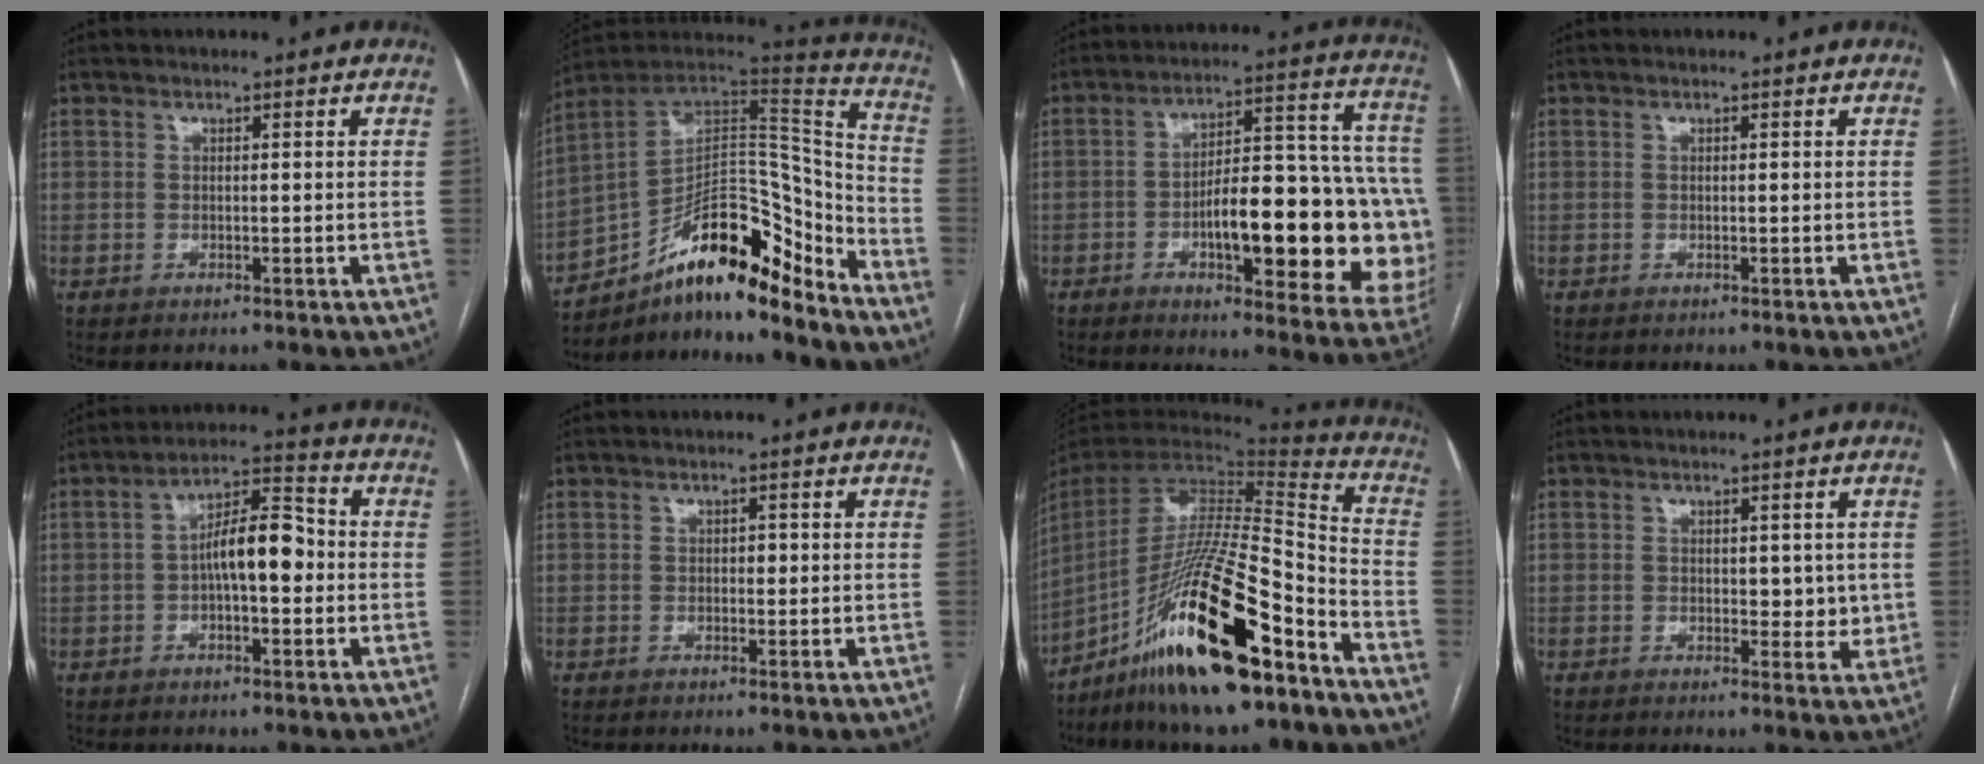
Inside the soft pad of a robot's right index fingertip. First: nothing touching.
{"total": 21.0, "force": [-14.8, 6.0, 13.6], "torque": [-0.199, 0.045, -0.244]}
{"total": 25.3, "force": [-5.0, 7.0, 23.7], "torque": [-0.245, 0.031, -0.050]}
{"total": 0.0}
{"total": 9.1, "force": [-0.7, 3.0, 8.5], "torque": [-0.148, 0.030, -0.013]}
{"total": 1.0, "force": [0.0, 0.7, 0.8], "torque": [-0.008, 0.002, -0.001]}
{"total": 23.6, "force": [-14.8, 3.6, 18.0], "torque": [-0.332, -0.015, -0.260]}
{"total": 3.6, "force": [0.4, 2.1, 2.9], "torque": [-0.031, -0.004, 0.007]}